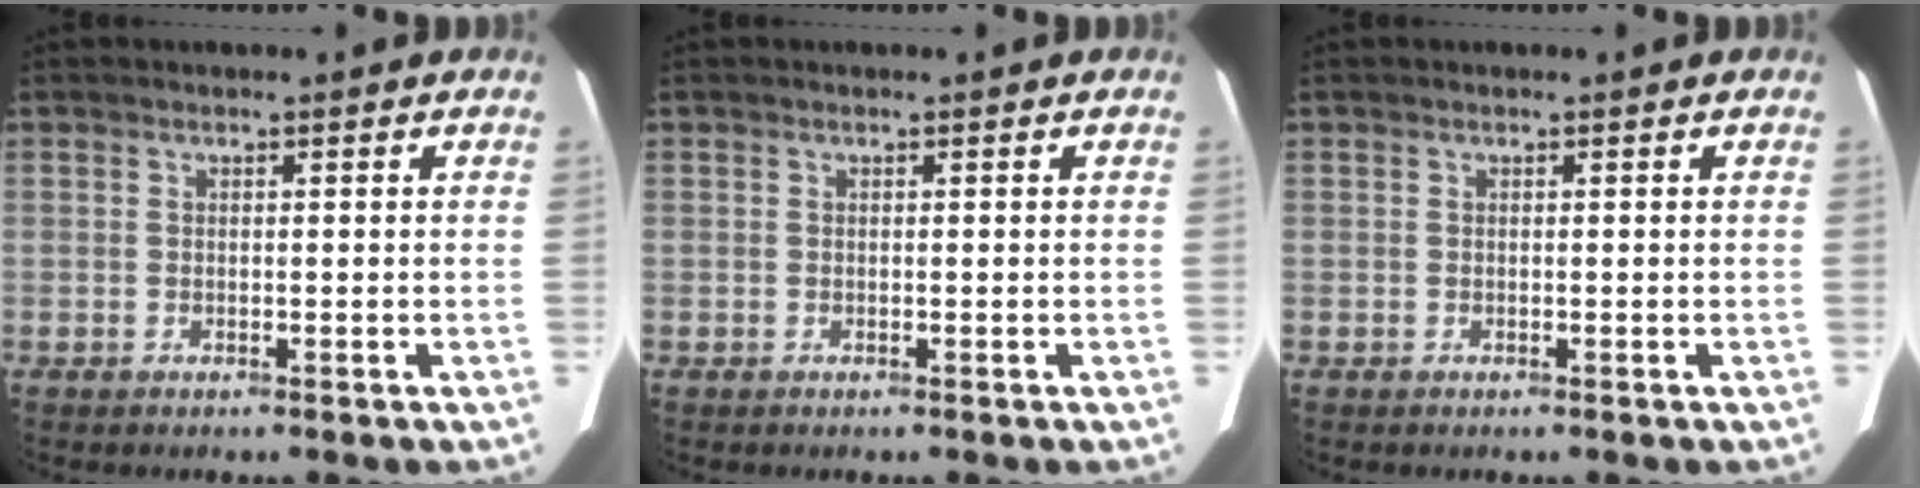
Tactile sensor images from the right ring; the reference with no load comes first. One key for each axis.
{"total": 0.0}
{"total": 0.0}